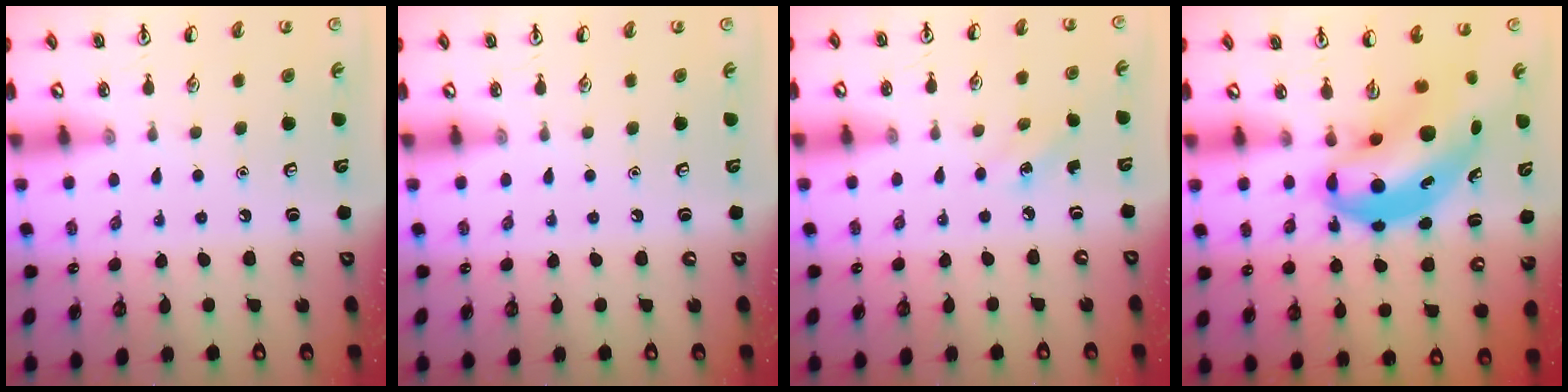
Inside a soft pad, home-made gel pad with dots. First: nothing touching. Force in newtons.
{"total": 0.0}
{"total": 1.9, "press": 1.7, "slide": 0.7}
{"total": 8.4, "press": 8.1, "slide": 2.2}